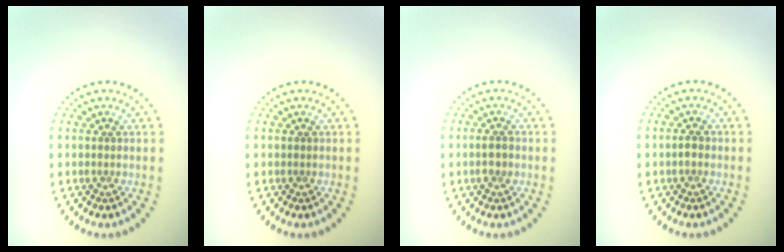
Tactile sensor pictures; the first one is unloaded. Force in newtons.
{"total": 0.0}
{"total": 1.3, "press": 1.3, "slide": 0.2}
{"total": 0.8, "press": 0.8, "slide": 0.1}